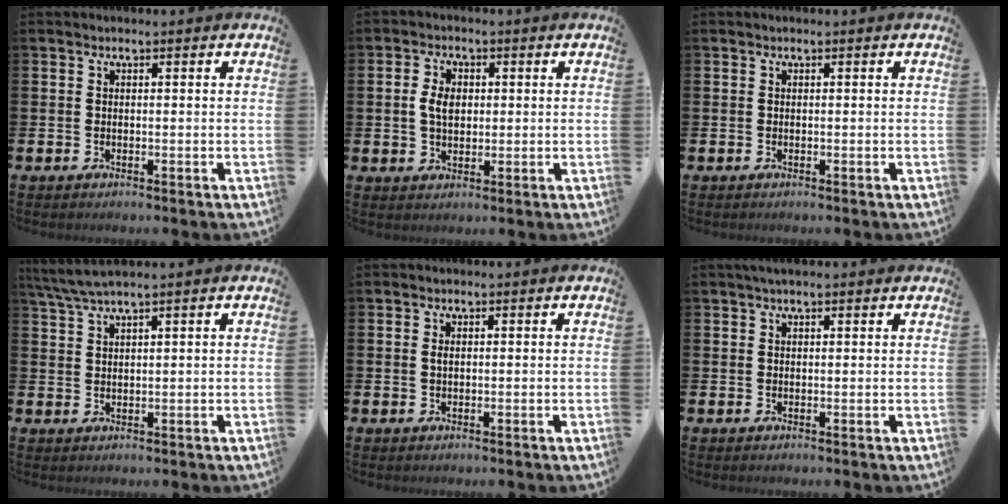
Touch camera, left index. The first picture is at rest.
{"total": 3.7, "force": [0.7, 2.5, 2.6], "torque": [-0.044, 0.007, 0.008]}
{"total": 0.0}
{"total": 3.4, "force": [2.9, -0.2, 1.8], "torque": [-0.044, -0.003, 0.054]}
{"total": 0.8, "force": [0.3, 0.3, 0.6], "torque": [-0.001, -0.002, 0.001]}
{"total": 1.6, "force": [1.3, 0.3, 0.9], "torque": [-0.008, 0.001, 0.021]}